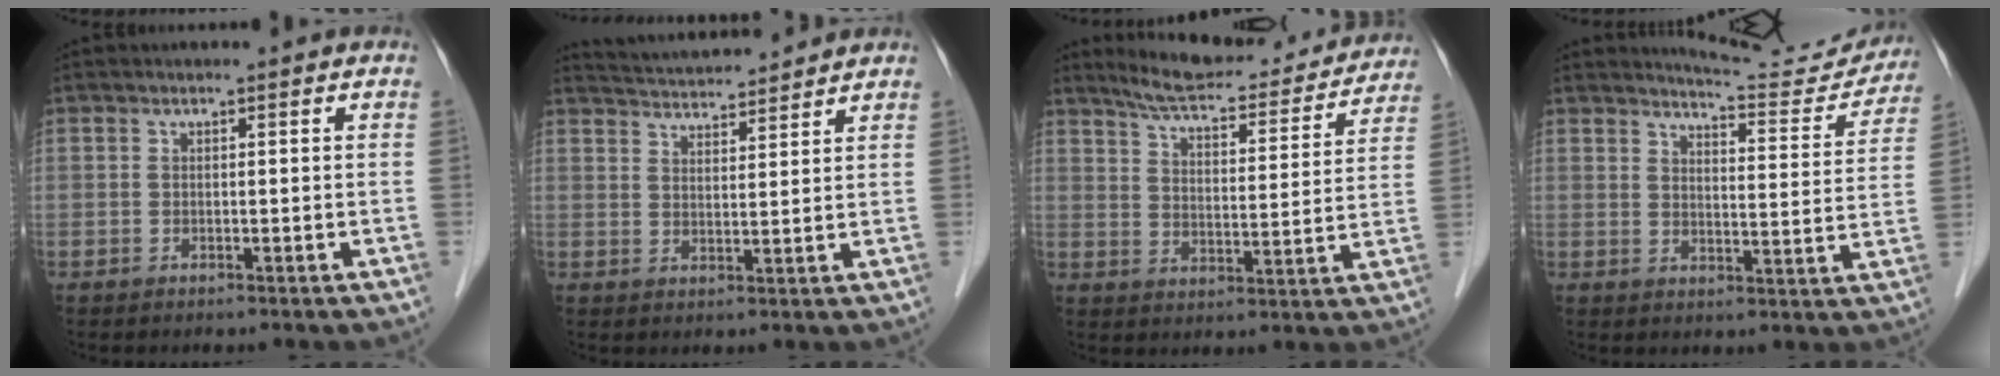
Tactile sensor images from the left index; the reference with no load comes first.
{"total": 10.0, "force": [9.6, 0.8, 2.6], "torque": [-0.053, 0.024, 0.149]}
{"total": 18.6, "force": [17.2, 3.4, 6.3], "torque": [-0.084, -0.007, 0.228]}
{"total": 12.0, "force": [11.8, 1.1, 1.3], "torque": [-0.011, -0.036, 0.139]}